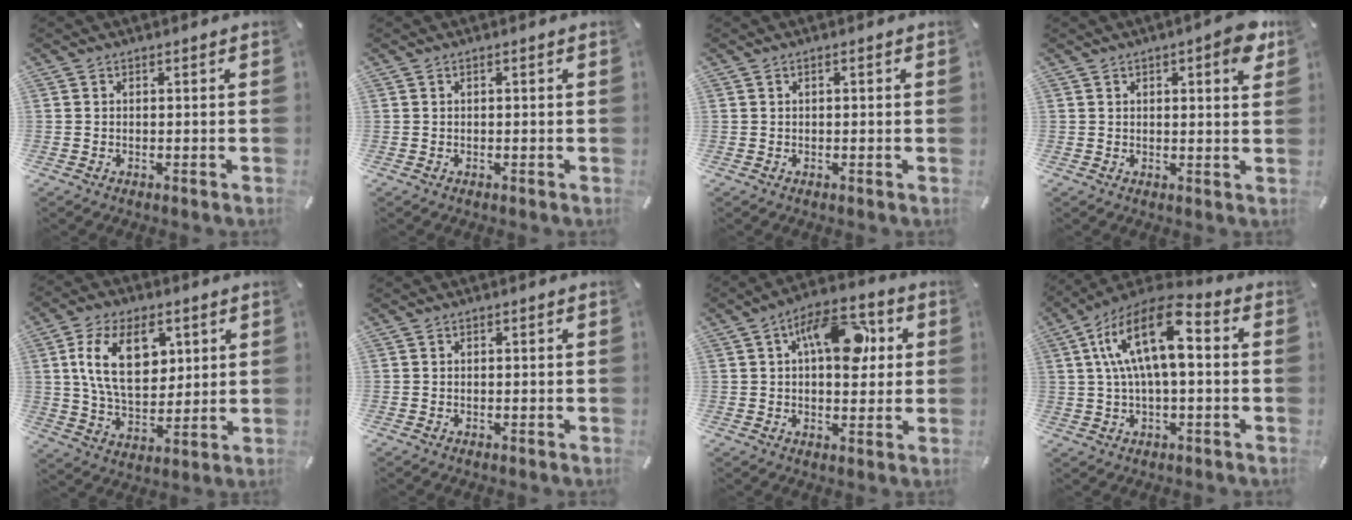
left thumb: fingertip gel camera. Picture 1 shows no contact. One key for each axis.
{"total": 0.0}
{"total": 0.7, "fx": 0.0, "fy": 0.1, "fz": 0.7, "tx": -0.012, "ty": 0.000, "tz": 0.000}
{"total": 5.3, "fx": 2.5, "fy": 1.8, "fz": 4.3, "tx": -0.054, "ty": -0.008, "tz": 0.036}
{"total": 15.0, "fx": 5.1, "fy": 9.5, "fz": 10.5, "tx": -0.205, "ty": 0.007, "tz": 0.090}
{"total": 0.0}
{"total": 14.0, "fx": 4.0, "fy": 7.6, "fz": 11.1, "tx": -0.154, "ty": -0.002, "tz": 0.067}
{"total": 15.9, "fx": 3.3, "fy": 7.1, "fz": 13.9, "tx": -0.277, "ty": -0.006, "tz": 0.056}